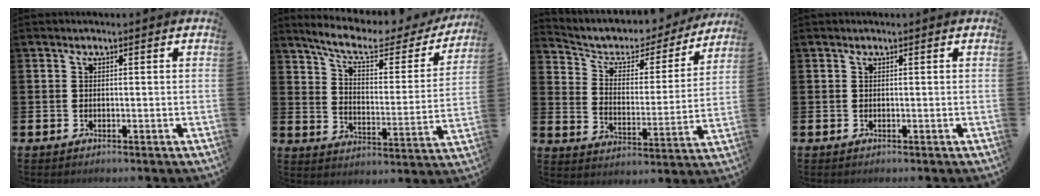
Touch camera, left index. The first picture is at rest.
{"total": 8.4, "force": [7.1, 2.1, 4.0], "torque": [-0.098, -0.044, 0.116]}
{"total": 5.8, "force": [4.9, 2.8, 1.3], "torque": [-0.055, -0.038, 0.076]}
{"total": 0.0}